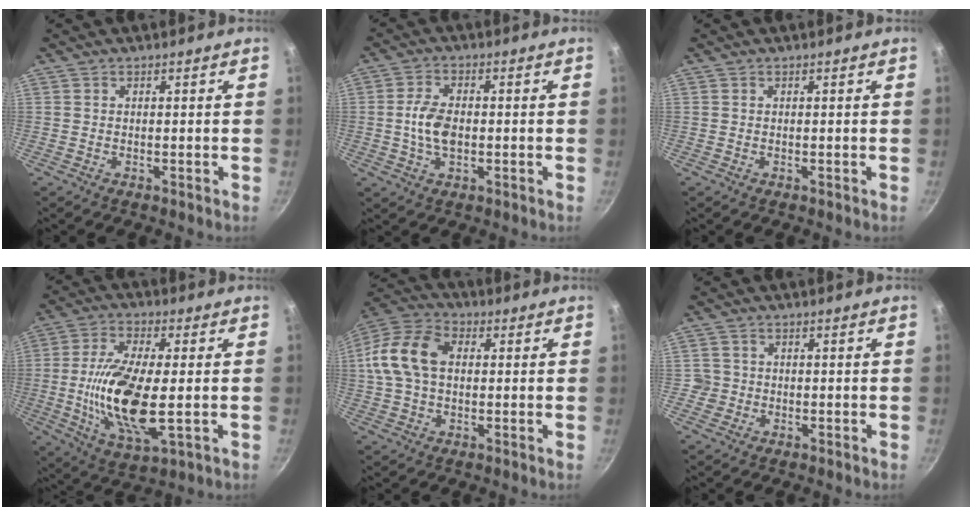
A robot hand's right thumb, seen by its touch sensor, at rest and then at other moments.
{"total": 6.8, "force": [-0.5, 4.0, 5.4], "torque": [-0.100, 0.010, -0.014]}
{"total": 0.0}
{"total": 16.7, "force": [-1.0, 6.5, 15.3], "torque": [-0.302, -0.007, -0.022]}
{"total": 13.5, "force": [1.5, 9.3, 9.7], "torque": [-0.172, 0.027, 0.012]}
{"total": 2.4, "force": [-0.6, 2.3, 0.2], "torque": [0.012, 0.014, -0.009]}